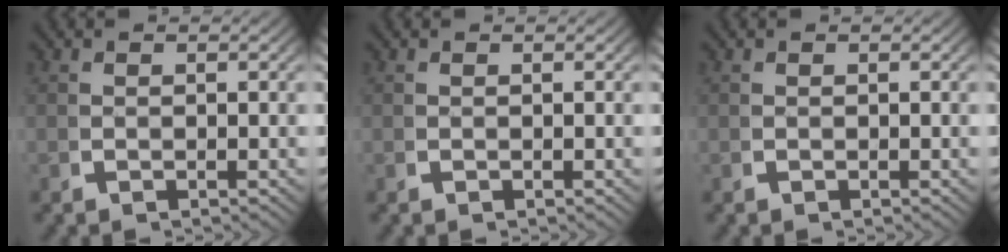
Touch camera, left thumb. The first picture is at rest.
{"total": 0.0}
{"total": 0.0}